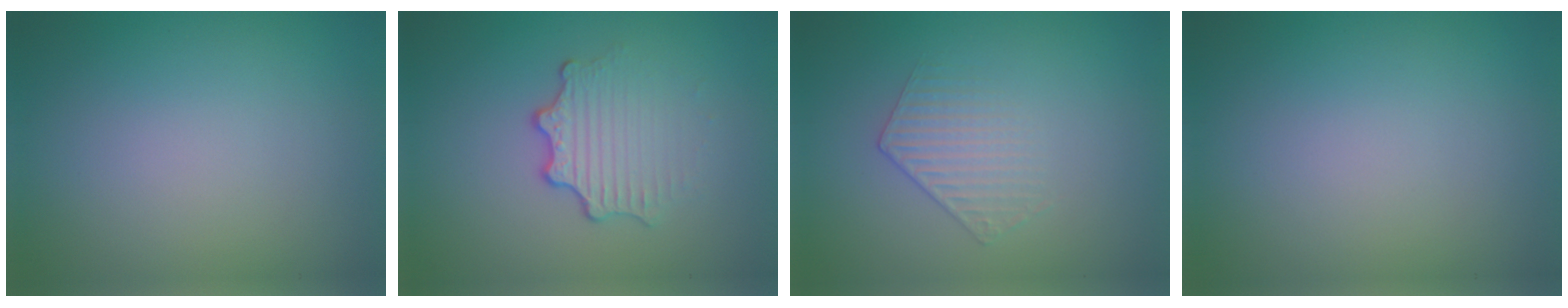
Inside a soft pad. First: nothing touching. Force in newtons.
{"total": 3.4, "press": 2.4, "slide": 2.5}
{"total": 1.5, "press": 0.9, "slide": 1.2}
{"total": 0.0}